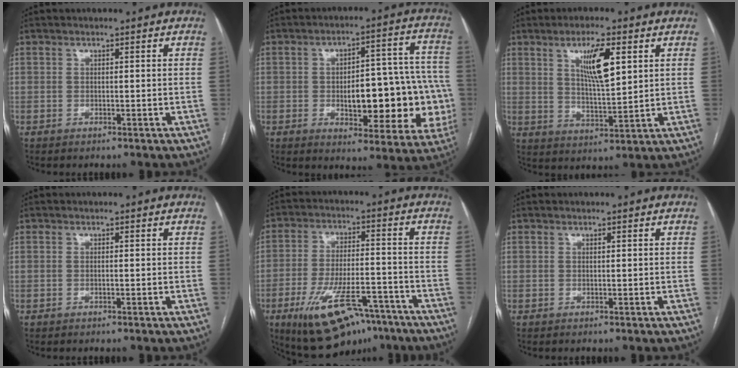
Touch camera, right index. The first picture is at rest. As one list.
[{"total": 19.0, "force": [-3.4, 7.2, 17.2], "torque": [-0.161, 0.042, -0.023]}, {"total": 8.2, "force": [3.4, 1.5, 7.4], "torque": [-0.132, -0.004, 0.062]}, {"total": 0.0}, {"total": 16.7, "force": [-10.3, 6.3, 11.5], "torque": [-0.200, -0.003, -0.160]}, {"total": 0.0}]